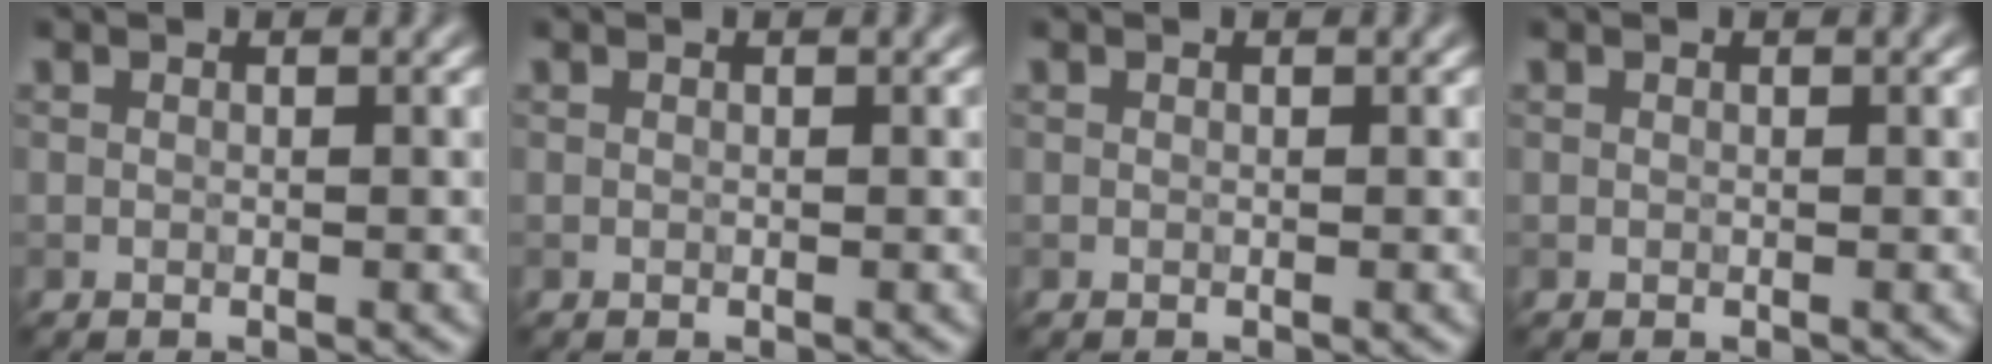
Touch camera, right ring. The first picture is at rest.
{"total": 0.0}
{"total": 0.0}
{"total": 0.0}